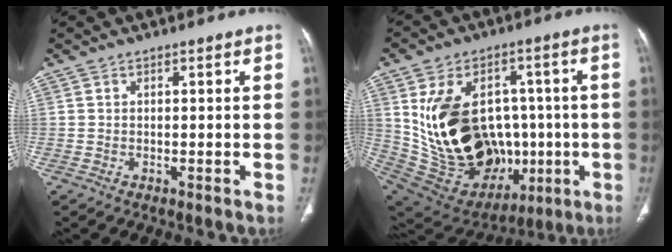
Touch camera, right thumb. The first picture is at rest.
{"total": 28.7, "force": [-0.7, 19.7, 20.8], "torque": [-0.357, 0.013, 0.035]}